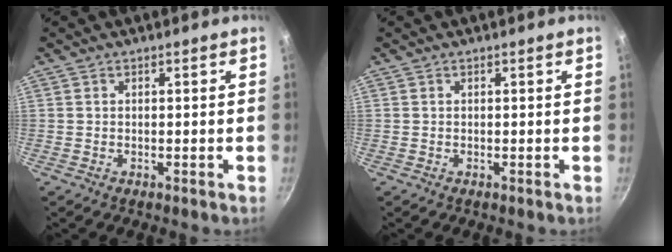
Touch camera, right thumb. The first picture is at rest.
{"total": 0.0}